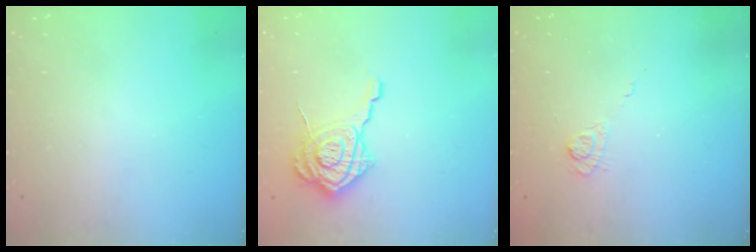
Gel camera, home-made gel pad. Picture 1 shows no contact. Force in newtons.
{"total": 13.5, "press": 13.4, "slide": 1.1}
{"total": 3.3, "press": 2.9, "slide": 1.6}